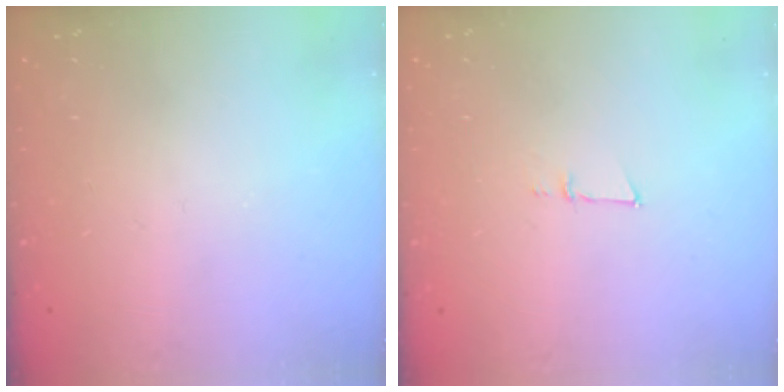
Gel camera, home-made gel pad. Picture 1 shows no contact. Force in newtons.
{"total": 4.2, "press": 4.0, "slide": 1.1}